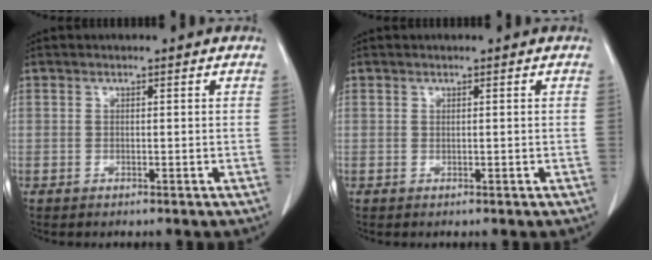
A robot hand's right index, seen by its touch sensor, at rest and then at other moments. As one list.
[{"total": 0.0}]